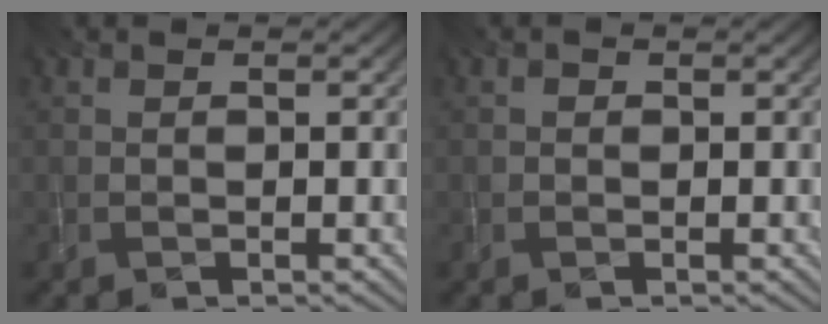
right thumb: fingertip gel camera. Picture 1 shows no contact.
{"total": 0.5, "force": [-0.1, 0.5, 0.1], "torque": [0.000, -0.004, -0.003]}